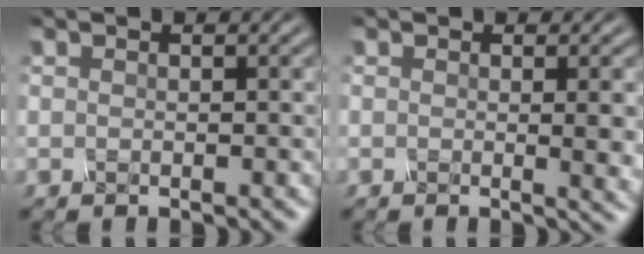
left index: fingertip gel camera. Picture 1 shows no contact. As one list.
[{"total": 3.1, "force": [0.1, 0.9, 3.0], "torque": [-0.031, -0.002, 0.000]}]